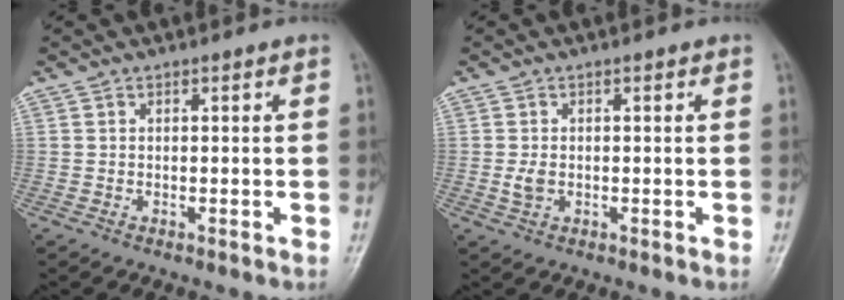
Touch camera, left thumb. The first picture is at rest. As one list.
[{"total": 2.2, "force": [-0.1, 1.5, 1.6], "torque": [-0.029, -0.003, -0.003]}]